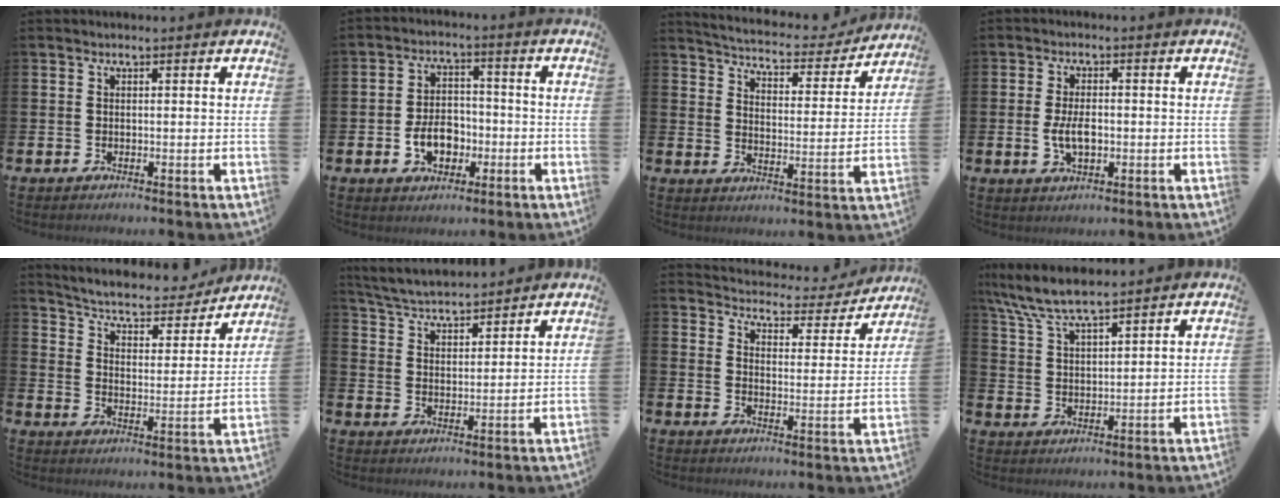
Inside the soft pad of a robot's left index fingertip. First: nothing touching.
{"total": 5.8, "force": [-1.9, 4.1, 3.7], "torque": [-0.049, 0.006, -0.040]}
{"total": 5.3, "force": [5.2, 0.8, 0.8], "torque": [-0.040, -0.044, 0.085]}
{"total": 4.1, "force": [-0.4, 2.1, 3.5], "torque": [-0.062, -0.002, -0.011]}
{"total": 5.5, "force": [5.2, 1.4, 1.2], "torque": [-0.049, -0.044, 0.082]}
{"total": 4.8, "force": [4.7, 0.6, 0.3], "torque": [-0.032, -0.030, 0.085]}
{"total": 4.1, "force": [4.0, 1.0, 0.3], "torque": [-0.027, -0.037, 0.060]}
{"total": 7.1, "force": [6.6, 0.9, 2.5], "torque": [-0.078, -0.022, 0.120]}